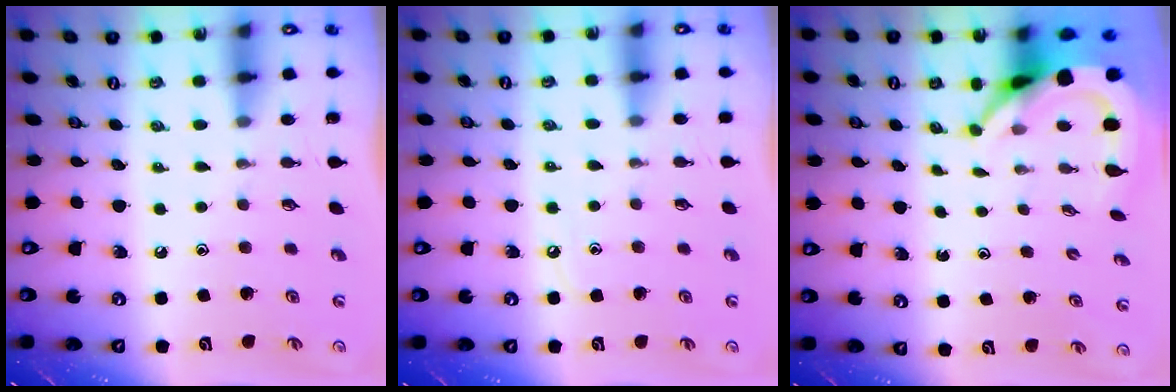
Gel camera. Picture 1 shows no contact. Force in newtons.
{"total": 4.8, "press": 4.8, "slide": 0.6}
{"total": 5.6, "press": 5.6, "slide": 0.7}